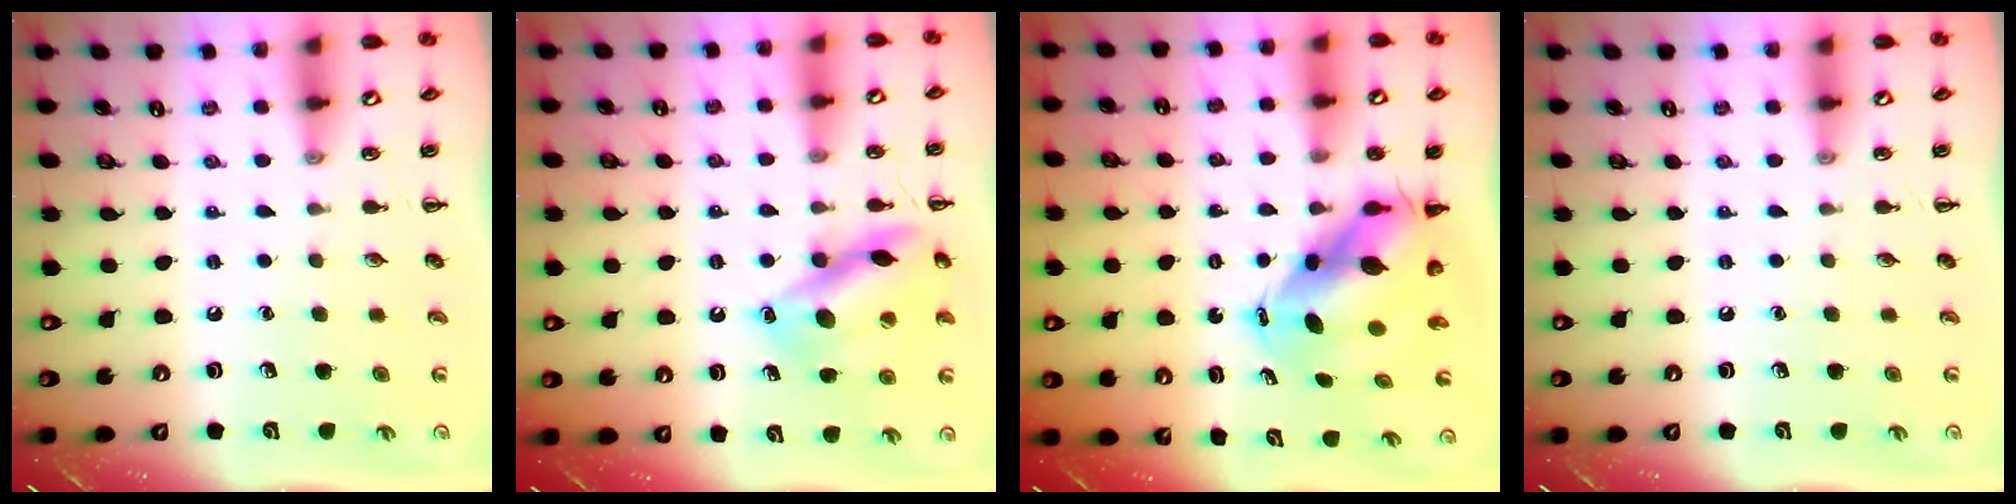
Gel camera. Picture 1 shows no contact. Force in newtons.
{"total": 14.4, "press": 14.4, "slide": 0.7}
{"total": 7.2, "press": 7.0, "slide": 1.7}
{"total": 0.0}